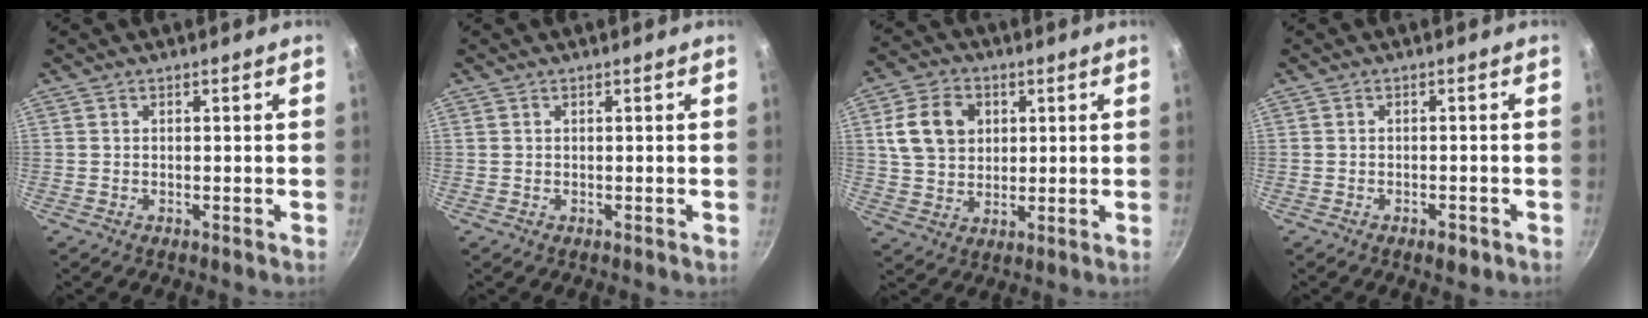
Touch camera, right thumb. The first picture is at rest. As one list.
[{"total": 0.0}, {"total": 10.8, "force": [3.0, 8.4, 6.2], "torque": [-0.095, 0.000, 0.056]}, {"total": 2.6, "force": [-1.5, 1.1, 1.8], "torque": [-0.020, 0.004, -0.019]}]